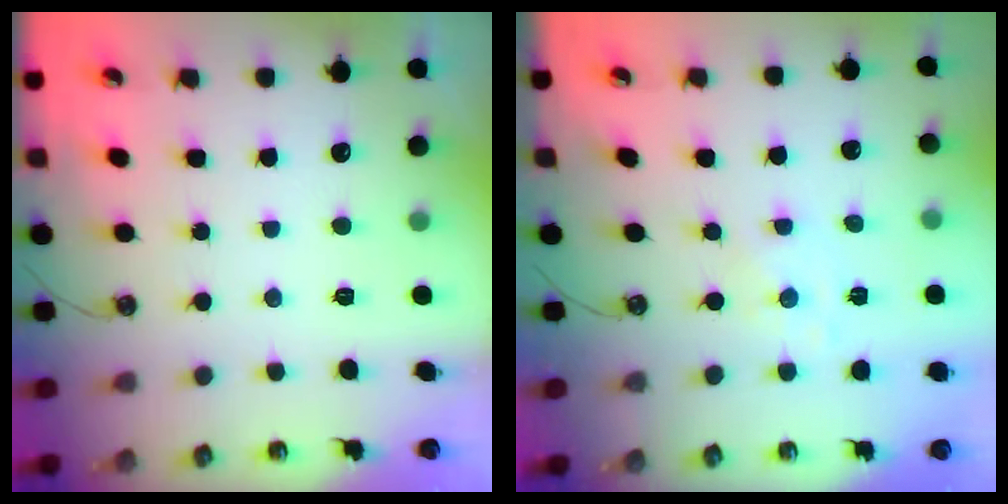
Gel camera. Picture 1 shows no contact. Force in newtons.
{"total": 0.7, "press": 0.7, "slide": 0.2}